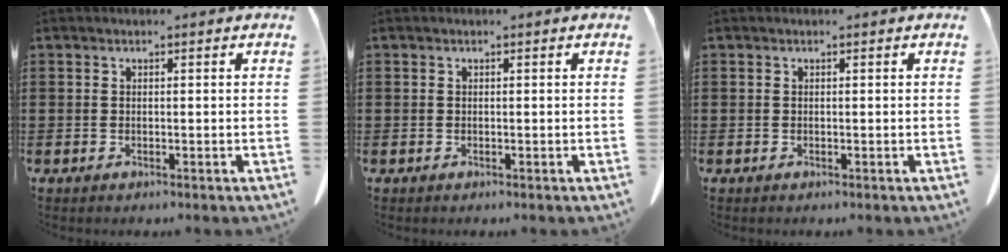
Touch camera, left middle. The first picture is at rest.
{"total": 0.0}
{"total": 0.0}